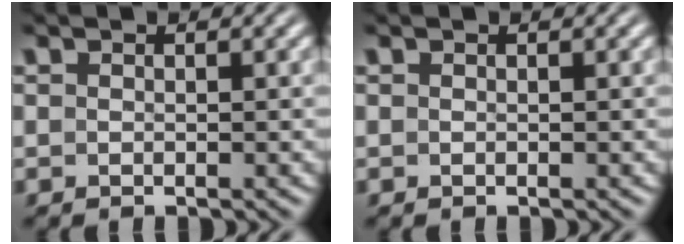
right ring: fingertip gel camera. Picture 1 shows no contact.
{"total": 0.0}